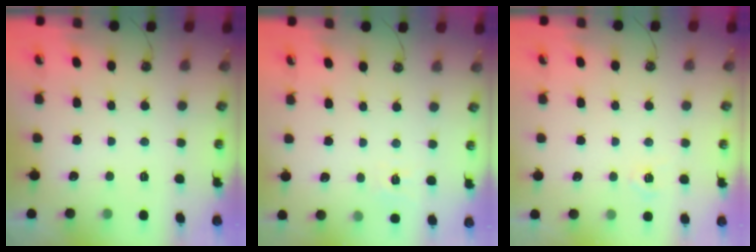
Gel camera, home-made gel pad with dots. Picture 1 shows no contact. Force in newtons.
{"total": 5.1, "press": 5.1, "slide": 0.6}
{"total": 4.6, "press": 4.5, "slide": 0.6}